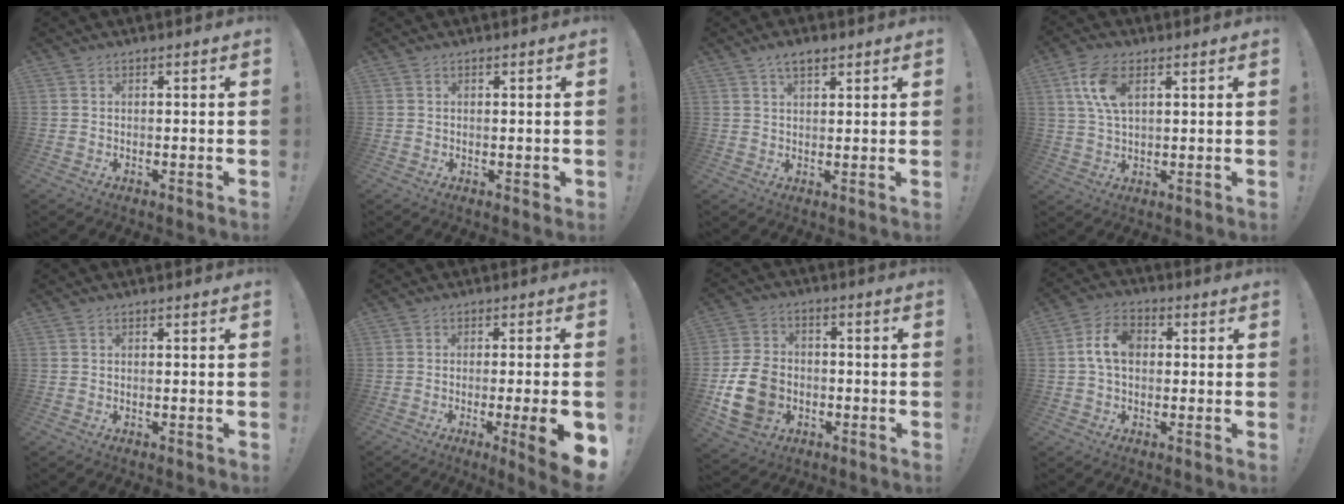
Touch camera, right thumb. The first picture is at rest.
{"total": 0.9, "force": [0.5, 0.3, 0.7], "torque": [-0.006, -0.002, 0.007]}
{"total": 4.3, "force": [2.7, 2.1, 2.6], "torque": [-0.044, -0.008, 0.050]}
{"total": 9.3, "force": [3.5, 5.0, 7.0], "torque": [-0.135, -0.002, 0.063]}
{"total": 0.0}
{"total": 11.1, "force": [-3.0, 0.7, 10.7], "torque": [-0.138, -0.002, -0.037]}
{"total": 14.6, "force": [-3.9, 11.2, 8.5], "torque": [-0.156, 0.032, -0.065]}
{"total": 8.6, "force": [0.7, 5.9, 6.2], "torque": [-0.115, 0.013, 0.014]}